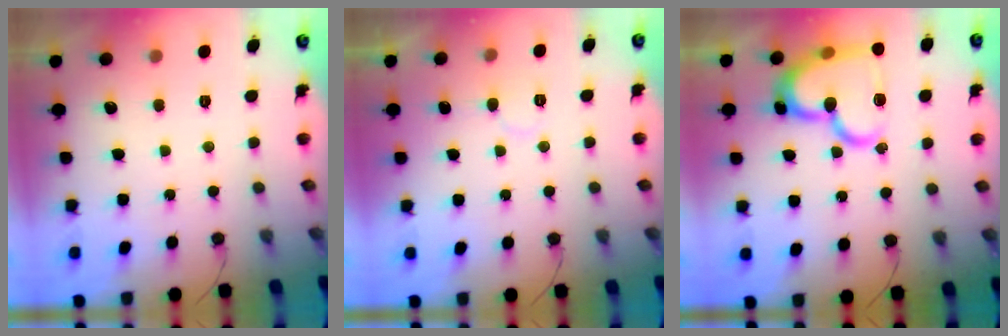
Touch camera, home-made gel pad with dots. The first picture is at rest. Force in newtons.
{"total": 5.7, "press": 5.6, "slide": 0.5}
{"total": 21.9, "press": 21.8, "slide": 2.1}